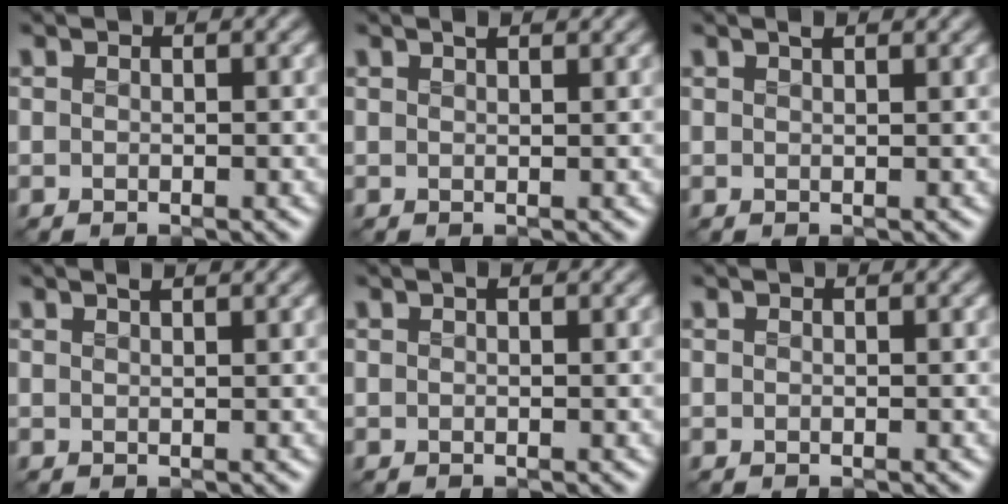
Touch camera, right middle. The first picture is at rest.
{"total": 1.2, "force": [1.0, 0.3, 0.7], "torque": [-0.011, -0.002, 0.009]}
{"total": 1.1, "force": [0.9, 0.3, 0.6], "torque": [-0.012, -0.003, 0.012]}
{"total": 1.6, "force": [1.1, 0.5, 0.9], "torque": [-0.006, 0.001, 0.006]}
{"total": 0.5, "force": [0.3, 0.2, 0.4], "torque": [-0.009, 0.000, 0.004]}
{"total": 0.0}